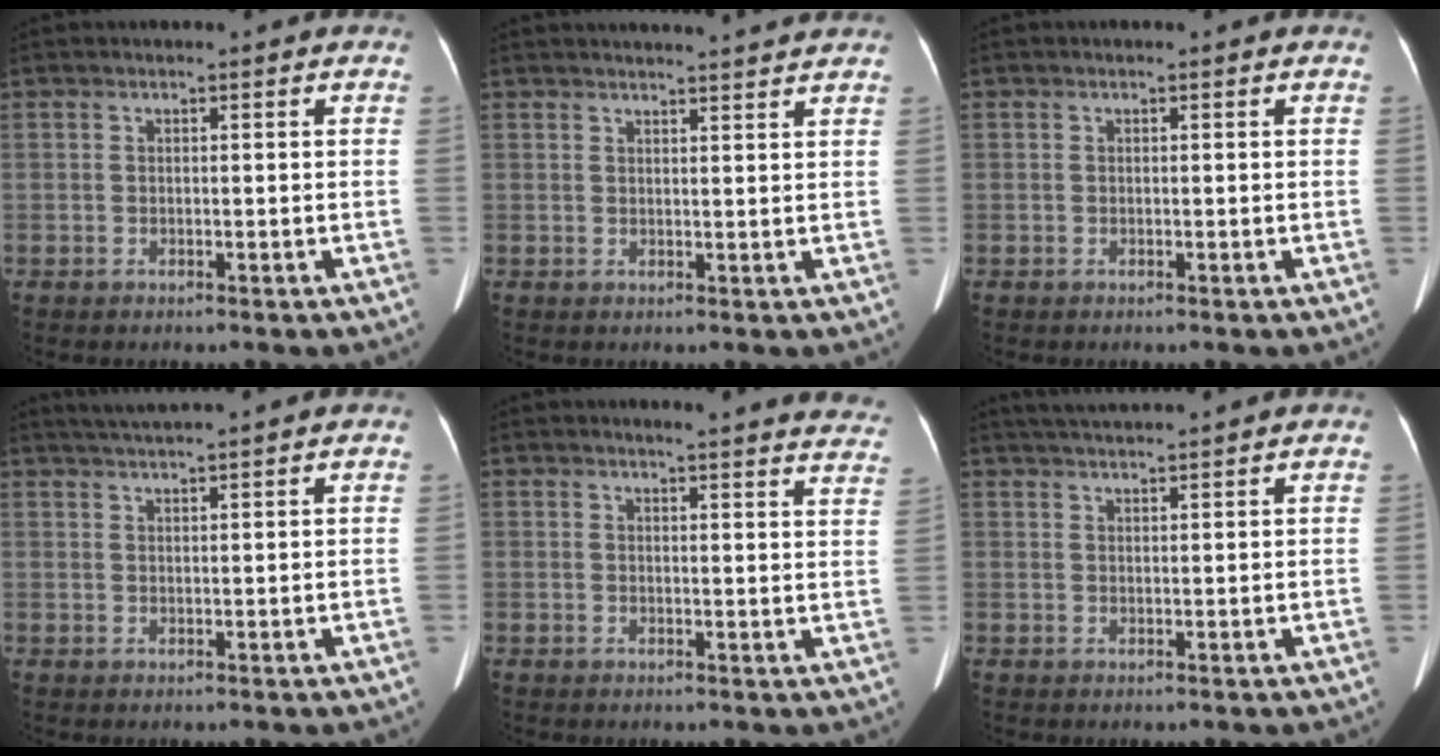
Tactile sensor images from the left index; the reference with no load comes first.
{"total": 7.6, "force": [7.3, -0.4, 2.0], "torque": [-0.023, 0.012, 0.078]}
{"total": 0.0}
{"total": 5.2, "force": [4.7, -1.0, 2.2], "torque": [-0.035, 0.026, 0.076]}
{"total": 17.9, "force": [17.2, 1.5, 4.6], "torque": [-0.039, -0.075, 0.171]}
{"total": 5.5, "force": [5.1, -0.9, 1.9], "torque": [-0.033, 0.025, 0.082]}